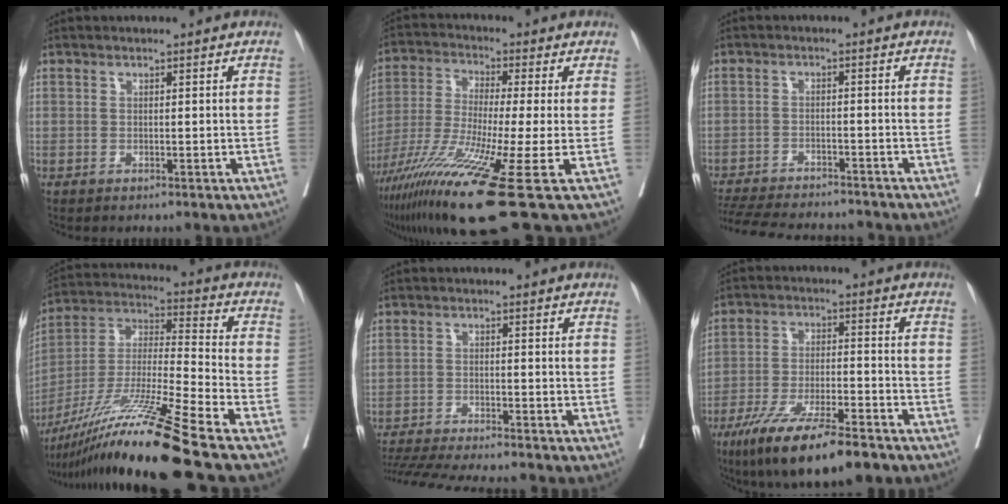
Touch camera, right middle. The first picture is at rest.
{"total": 16.9, "force": [-8.9, -1.2, 14.3], "torque": [-0.259, -0.046, -0.164]}
{"total": 16.1, "force": [-14.6, 3.2, 5.9], "torque": [-0.140, -0.018, -0.209]}
{"total": 22.4, "force": [-16.3, -1.8, 15.2], "torque": [-0.301, -0.037, -0.304]}
{"total": 14.5, "force": [-13.2, 0.8, 6.1], "torque": [-0.100, -0.021, -0.197]}
{"total": 14.9, "force": [-10.4, 2.7, 10.3], "torque": [-0.179, -0.031, -0.178]}